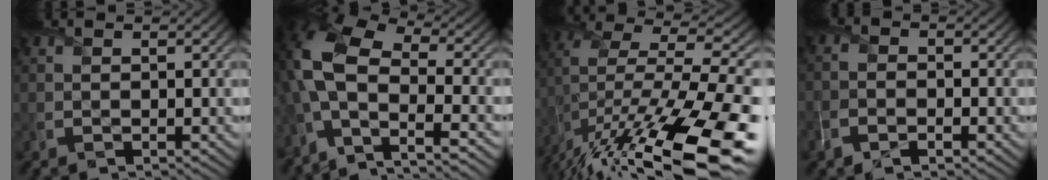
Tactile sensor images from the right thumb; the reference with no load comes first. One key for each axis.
{"total": 13.5, "fx": -2.8, "fy": 7.5, "fz": 10.9, "tx": -0.252, "ty": -0.006, "tz": -0.060}
{"total": 18.2, "fx": -8.2, "fy": 6.5, "fz": 14.9, "tx": -0.259, "ty": -0.003, "tz": -0.110}
{"total": 3.1, "fx": -1.8, "fy": 1.6, "fz": 2.0, "tx": -0.043, "ty": -0.005, "tz": -0.043}